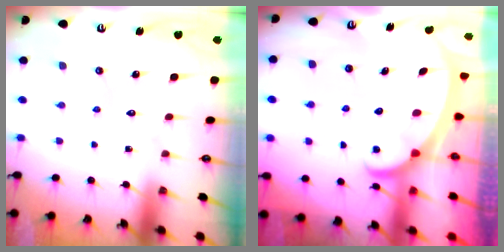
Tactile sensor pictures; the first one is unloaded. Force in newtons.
{"total": 2.1, "press": 2.1, "slide": 0.2}